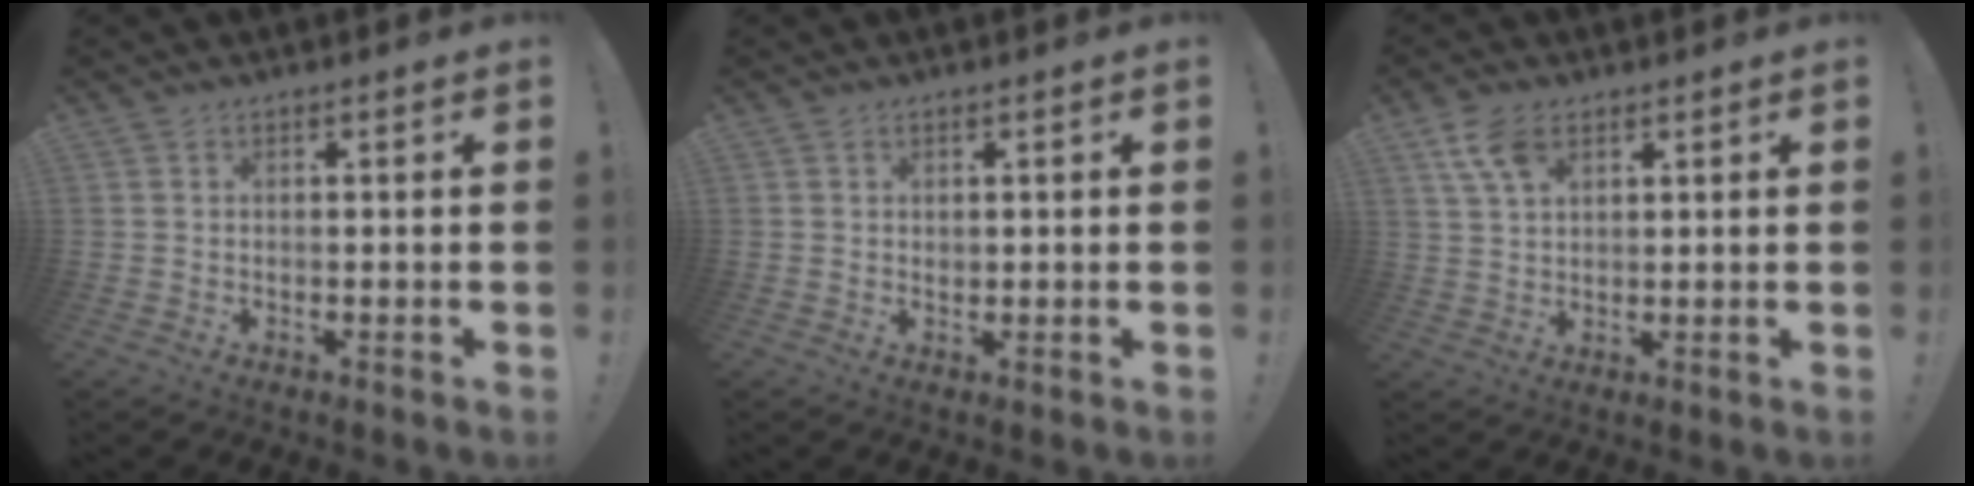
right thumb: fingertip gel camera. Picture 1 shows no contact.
{"total": 1.0, "force": [0.7, 0.6, 0.3], "torque": [0.001, -0.002, 0.012]}
{"total": 7.1, "force": [3.8, 3.8, 4.6], "torque": [-0.080, -0.011, 0.073]}